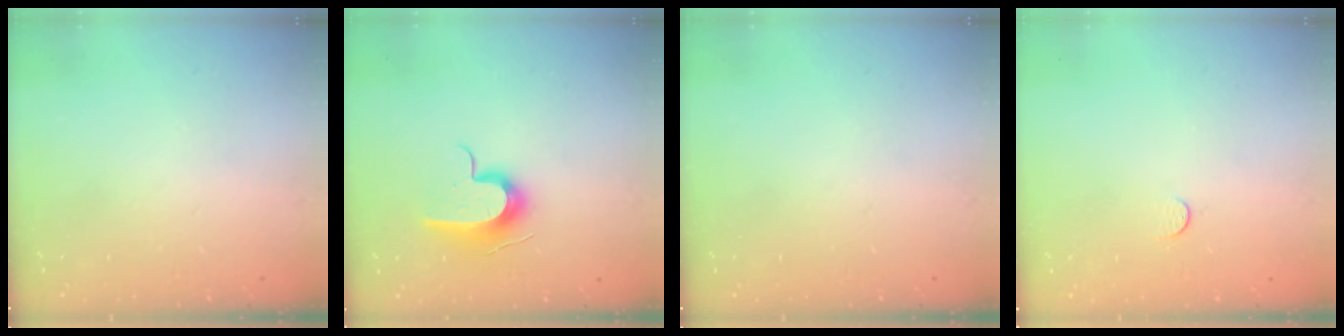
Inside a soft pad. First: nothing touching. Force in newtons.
{"total": 10.6, "press": 10.5, "slide": 1.3}
{"total": 0.0}
{"total": 3.1, "press": 3.1, "slide": 0.4}